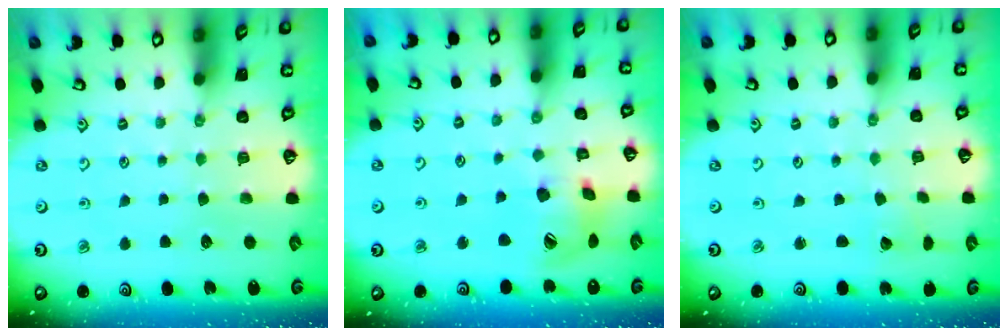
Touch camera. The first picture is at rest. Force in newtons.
{"total": 15.4, "press": 15.2, "slide": 2.2}
{"total": 1.0, "press": 1.0, "slide": 0.1}